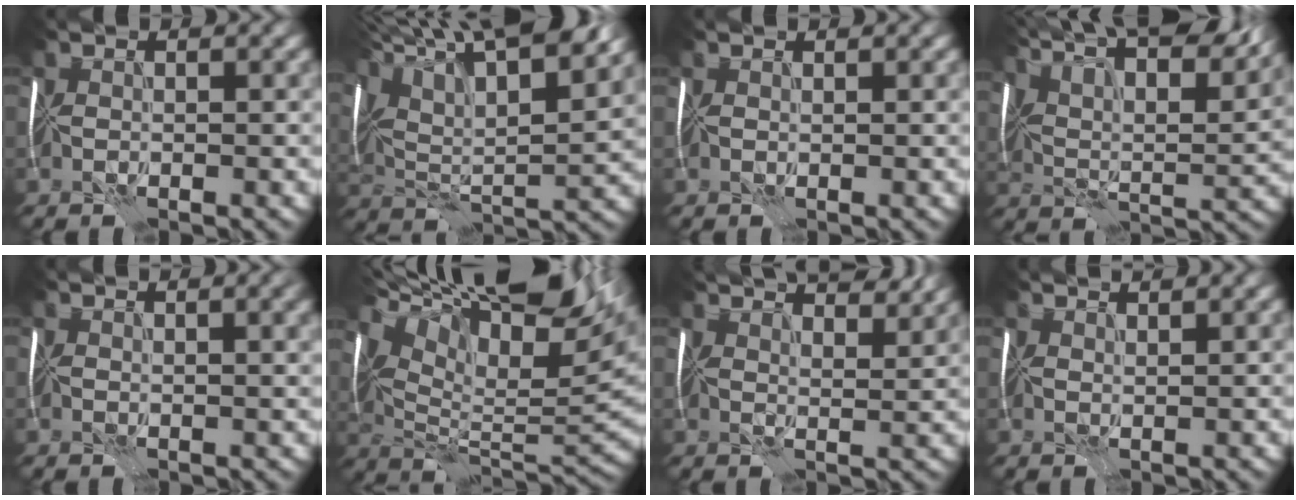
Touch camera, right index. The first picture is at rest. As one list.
[{"total": 16.1, "force": [10.0, 4.9, 11.6], "torque": [-0.207, 0.045, 0.142]}, {"total": 1.0, "force": [0.9, 0.4, 0.3], "torque": [-0.004, 0.005, 0.013]}, {"total": 16.8, "force": [12.4, 4.8, 10.3], "torque": [-0.182, 0.035, 0.167]}, {"total": 4.5, "force": [2.6, 1.5, 3.3], "torque": [-0.023, 0.014, 0.031]}, {"total": 17.0, "force": [9.0, 6.8, 12.8], "torque": [-0.222, 0.042, 0.151]}, {"total": 8.9, "force": [7.4, 2.3, 4.3], "torque": [-0.050, 0.023, 0.070]}, {"total": 3.2, "force": [2.9, 0.7, 1.2], "torque": [-0.015, 0.013, 0.026]}]